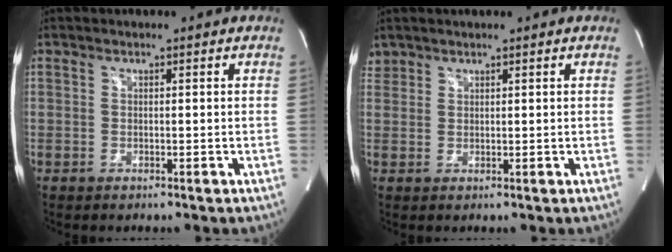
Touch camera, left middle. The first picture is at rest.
{"total": 1.7, "force": [1.5, 0.7, -0.1], "torque": [0.001, 0.011, 0.029]}